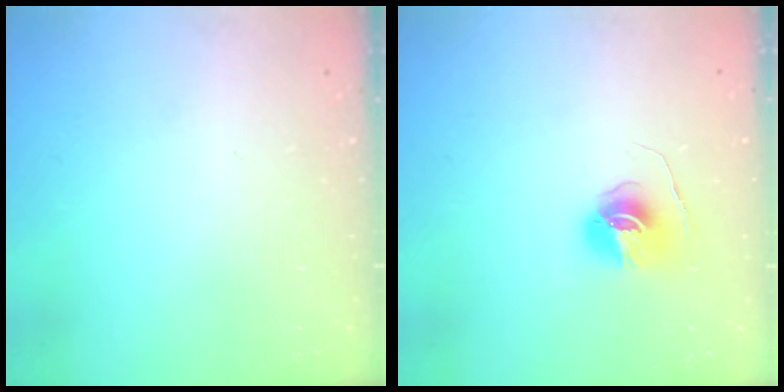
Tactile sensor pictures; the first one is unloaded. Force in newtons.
{"total": 6.7, "press": 6.7, "slide": 0.4}